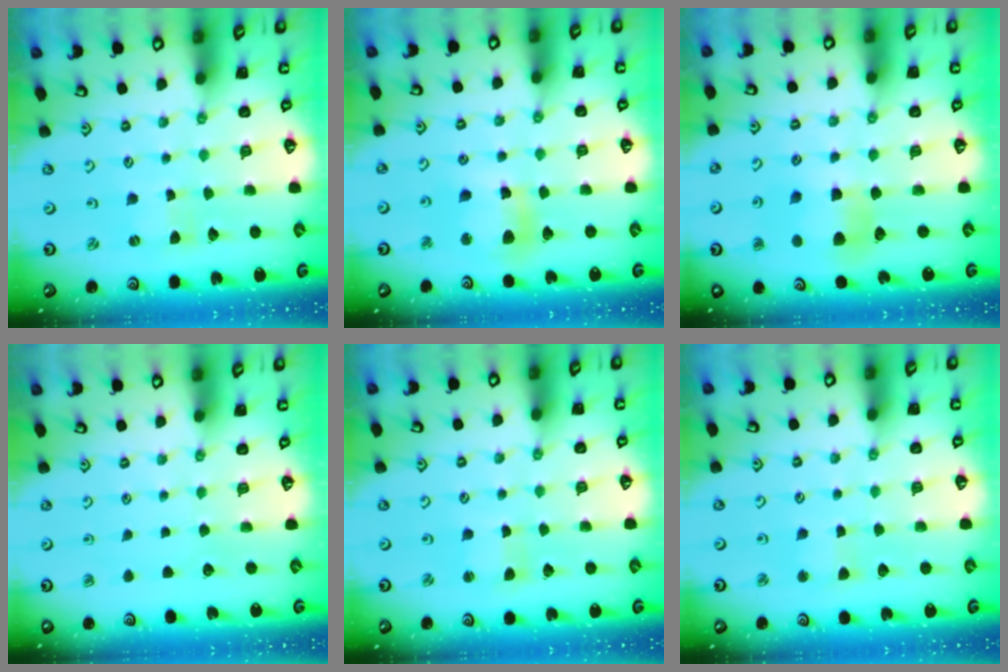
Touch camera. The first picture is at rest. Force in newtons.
{"total": 11.0, "press": 10.9, "slide": 1.7}
{"total": 6.5, "press": 6.5, "slide": 0.5}
{"total": 0.0}
{"total": 1.4, "press": 1.4, "slide": 0.2}
{"total": 2.7, "press": 2.7, "slide": 0.3}